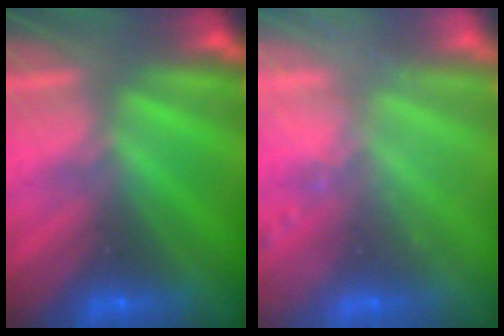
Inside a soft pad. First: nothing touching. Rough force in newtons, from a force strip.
{"total": 2.4}